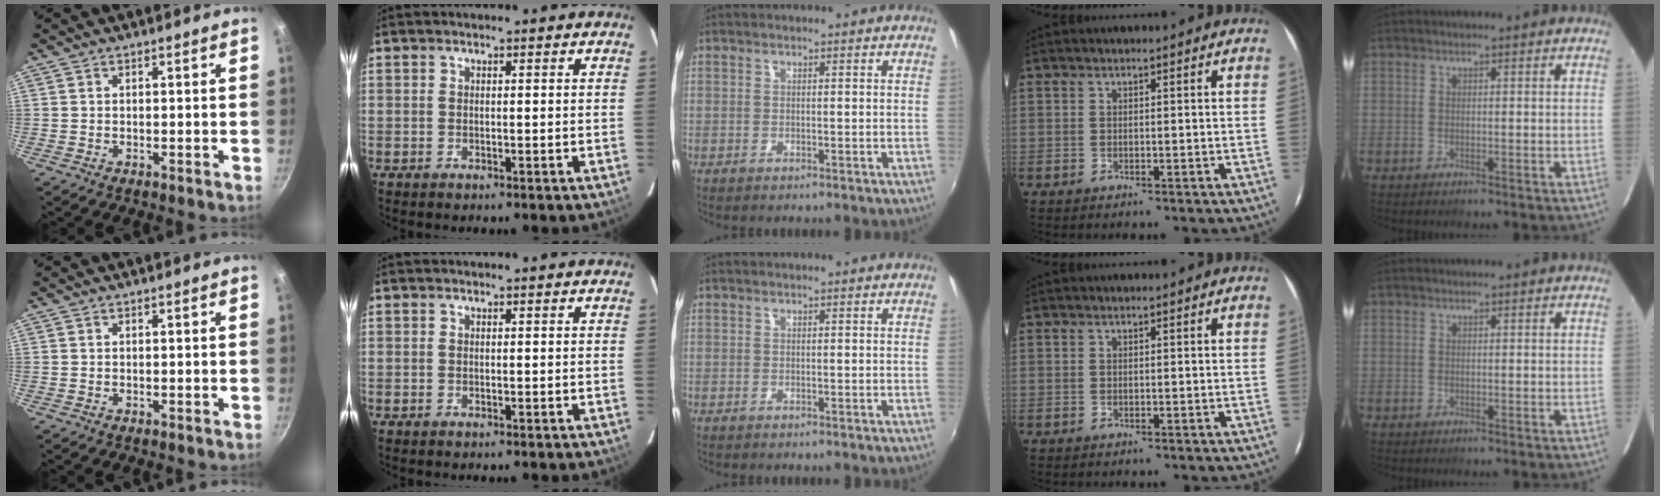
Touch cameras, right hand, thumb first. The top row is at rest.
{}